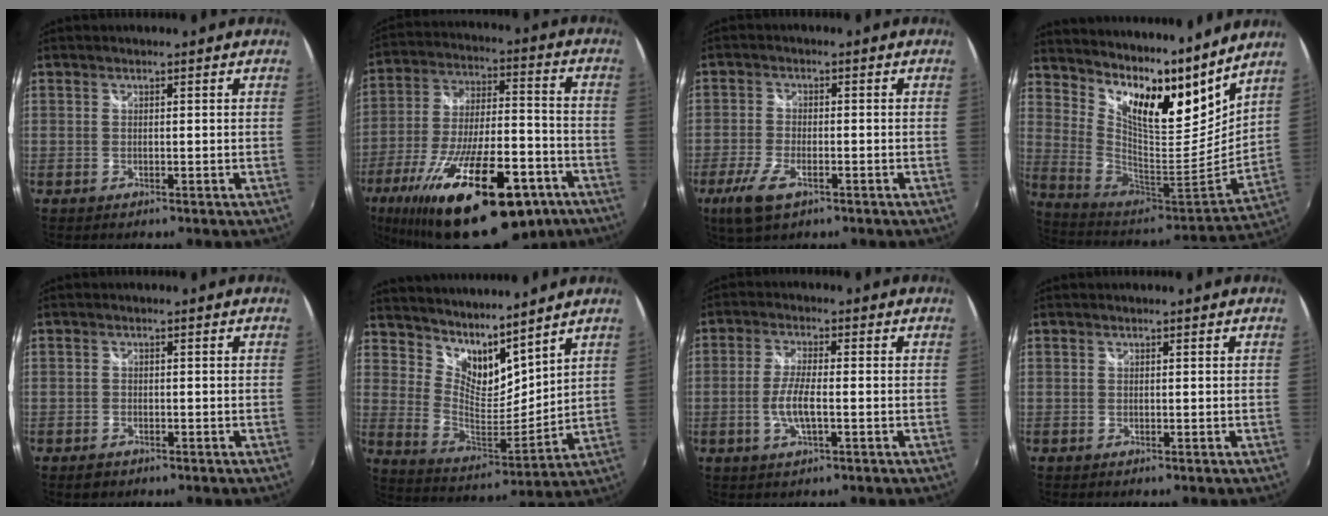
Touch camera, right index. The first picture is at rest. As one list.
[{"total": 29.7, "force": [-18.3, 10.5, 20.9], "torque": [-0.378, -0.038, -0.276]}, {"total": 7.4, "force": [-4.1, 3.1, 5.4], "torque": [-0.132, -0.015, -0.076]}, {"total": 18.9, "force": [15.1, 4.5, 10.3], "torque": [-0.182, -0.043, 0.266]}, {"total": 2.1, "force": [-1.4, 1.3, 0.7], "torque": [-0.016, -0.001, -0.021]}, {"total": 12.7, "force": [10.5, 4.1, 5.8], "torque": [-0.102, -0.008, 0.197]}, {"total": 5.5, "force": [-1.5, 1.2, 5.1], "torque": [-0.108, -0.002, -0.029]}, {"total": 0.0}]